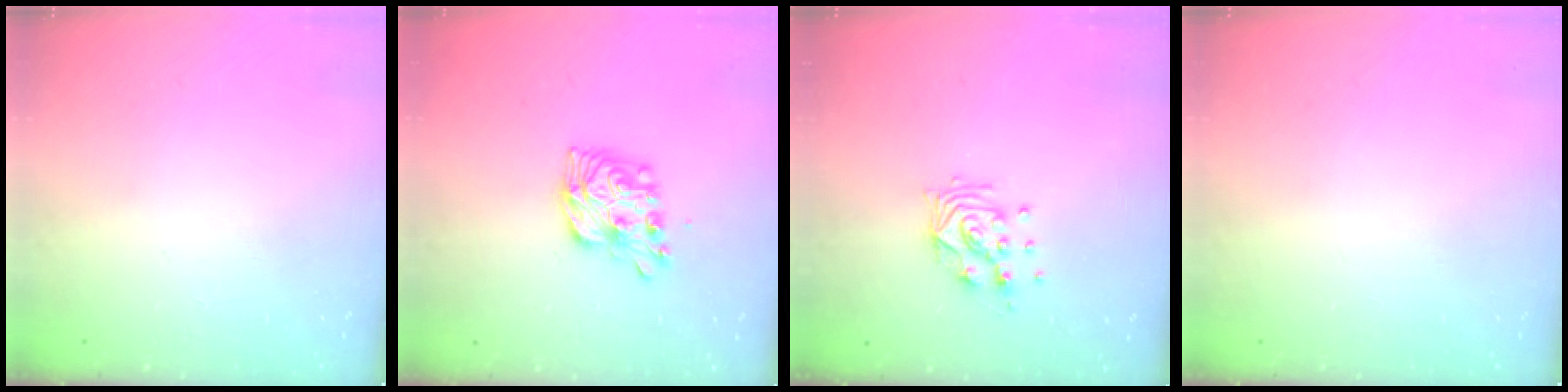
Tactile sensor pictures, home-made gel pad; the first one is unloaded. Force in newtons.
{"total": 11.6, "press": 11.6, "slide": 0.3}
{"total": 10.0, "press": 9.9, "slide": 1.2}
{"total": 0.0}